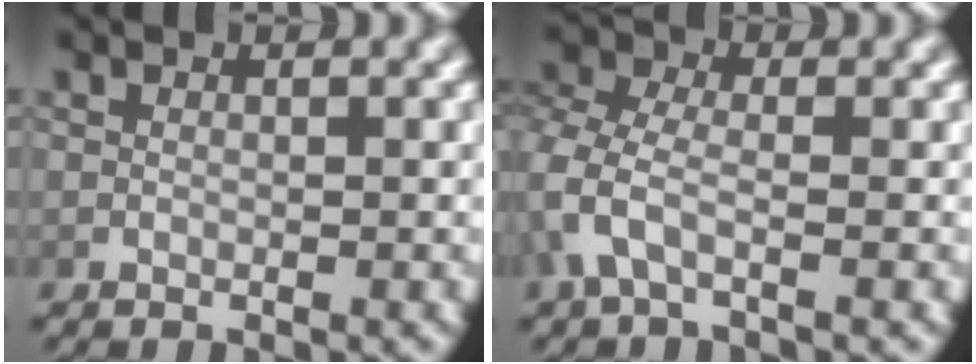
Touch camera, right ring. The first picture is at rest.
{"total": 3.2, "force": [-0.4, 2.1, 2.4], "torque": [-0.073, -0.018, -0.002]}